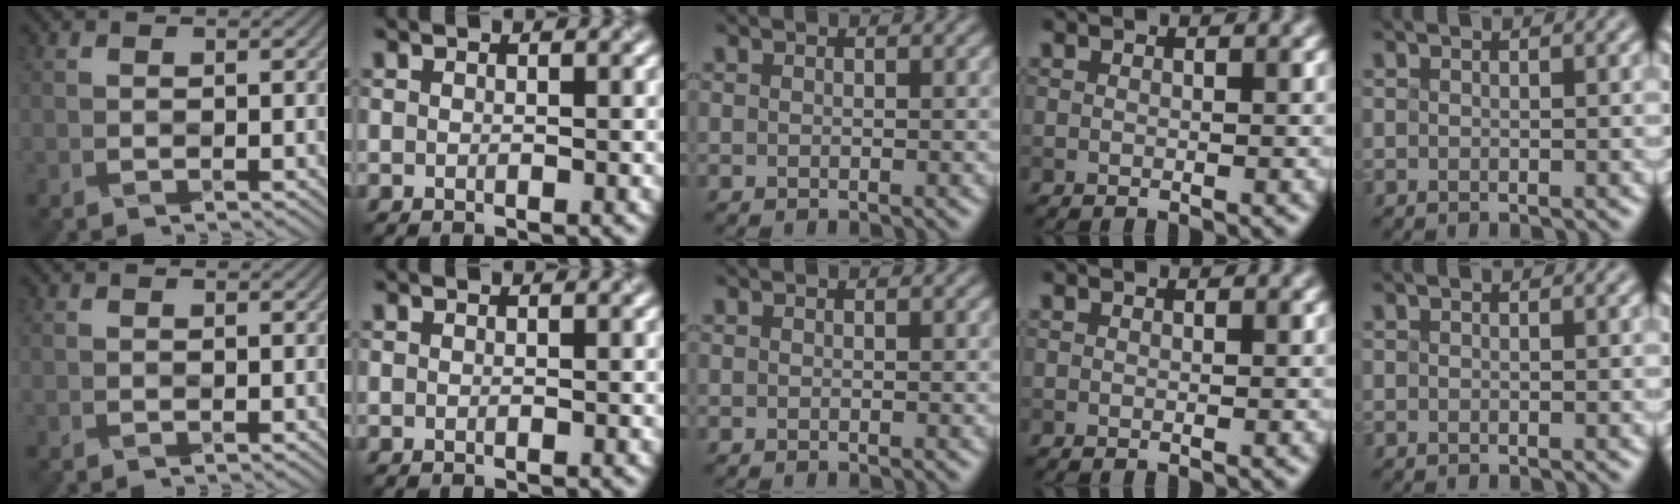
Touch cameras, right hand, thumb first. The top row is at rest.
{}